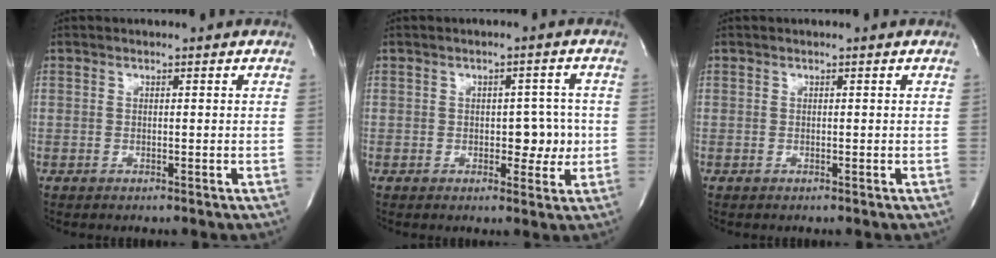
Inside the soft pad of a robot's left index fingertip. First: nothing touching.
{"total": 4.3, "force": [-0.7, 2.5, 3.4], "torque": [-0.034, 0.006, -0.008]}
{"total": 0.0}